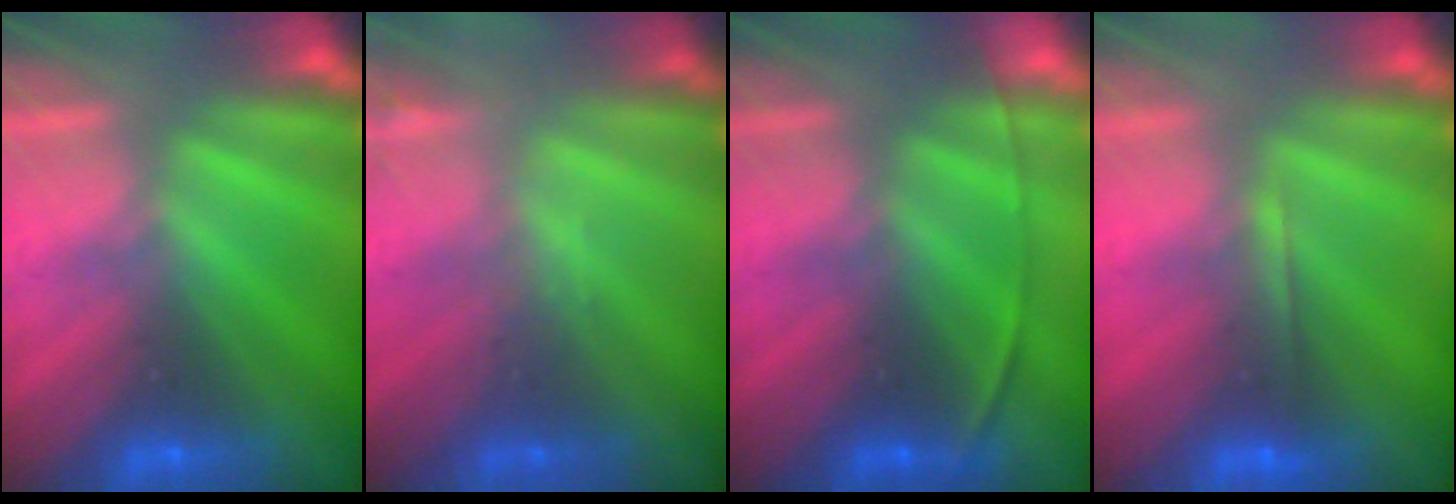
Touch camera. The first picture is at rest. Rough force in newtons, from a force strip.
{"total": 1.9}
{"total": 1.7}
{"total": 1.8}